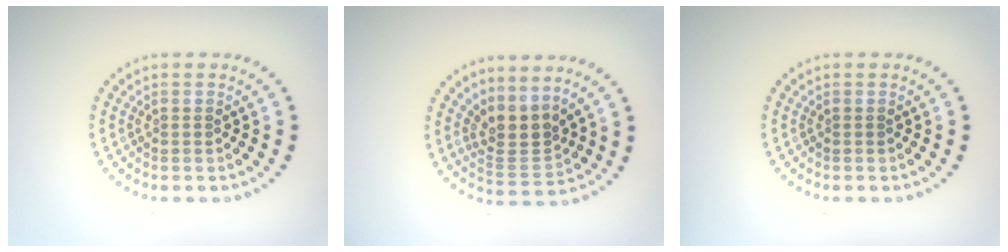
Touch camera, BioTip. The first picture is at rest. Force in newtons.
{"total": 2.9, "press": 2.1, "slide": 2.1}
{"total": 0.0}